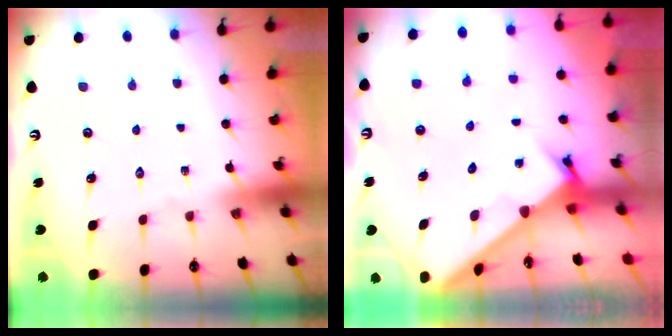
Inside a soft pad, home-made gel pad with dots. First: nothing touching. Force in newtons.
{"total": 2.1, "press": 2.1, "slide": 0.1}